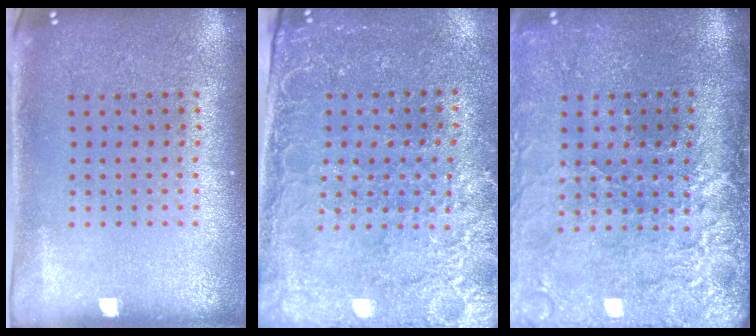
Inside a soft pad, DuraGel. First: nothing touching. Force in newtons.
{"total": 3.0, "press": 2.8, "slide": 1.1}
{"total": 4.3, "press": 3.5, "slide": 2.5}